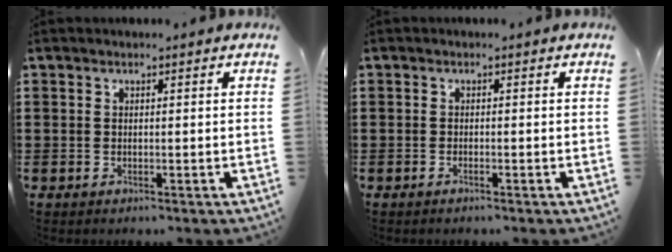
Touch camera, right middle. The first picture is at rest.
{"total": 0.6, "force": [-0.4, 0.0, 0.4], "torque": [-0.009, -0.003, -0.007]}